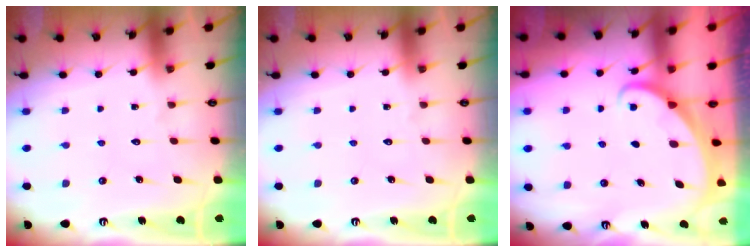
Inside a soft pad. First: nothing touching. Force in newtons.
{"total": 0.0}
{"total": 1.6, "press": 1.6, "slide": 0.1}